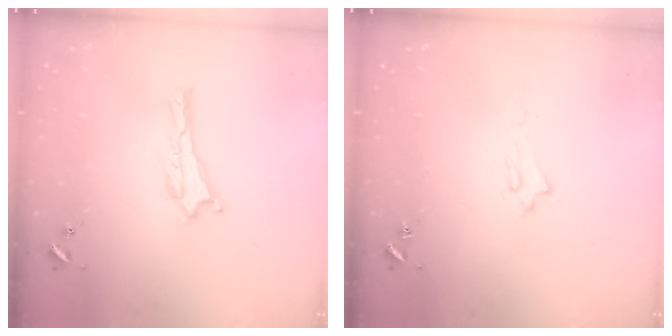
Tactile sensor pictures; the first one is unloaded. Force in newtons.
{"total": 1.7, "press": 1.6, "slide": 0.2}